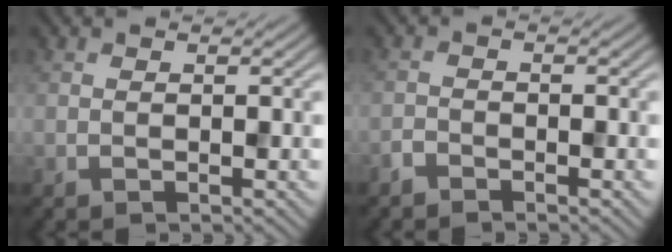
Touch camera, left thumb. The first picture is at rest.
{"total": 1.4, "force": [-1.3, 0.4, 0.3], "torque": [-0.006, 0.000, -0.031]}